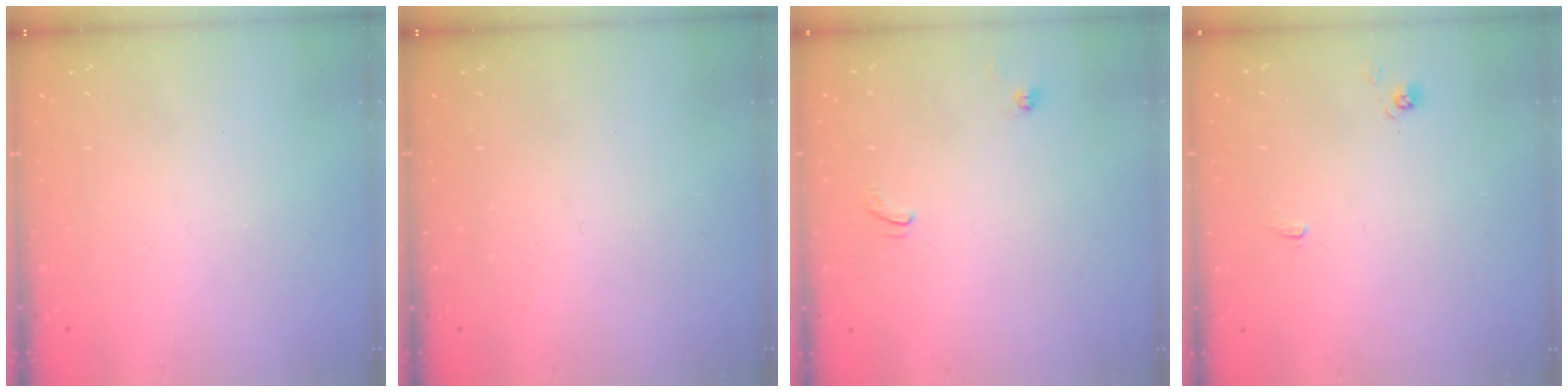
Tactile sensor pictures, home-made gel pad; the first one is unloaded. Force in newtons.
{"total": 0.0}
{"total": 0.0}
{"total": 1.2, "press": 1.2, "slide": 0.3}